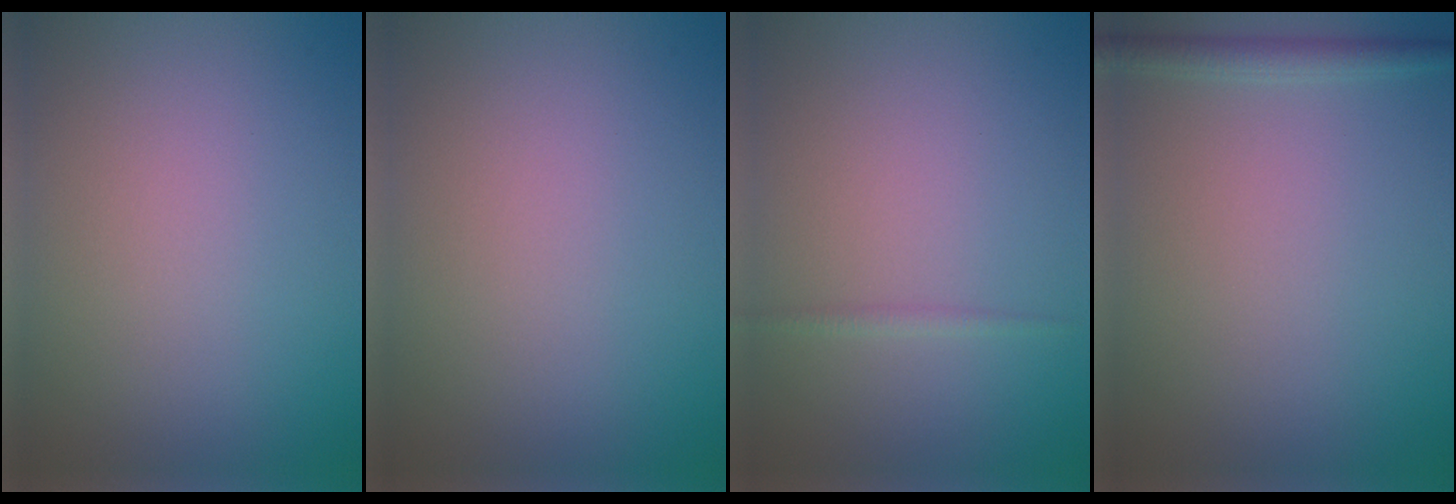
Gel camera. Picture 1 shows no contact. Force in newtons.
{"total": 0.0}
{"total": 0.8, "press": 0.8, "slide": 0.1}
{"total": 1.7, "press": 1.7, "slide": 0.1}